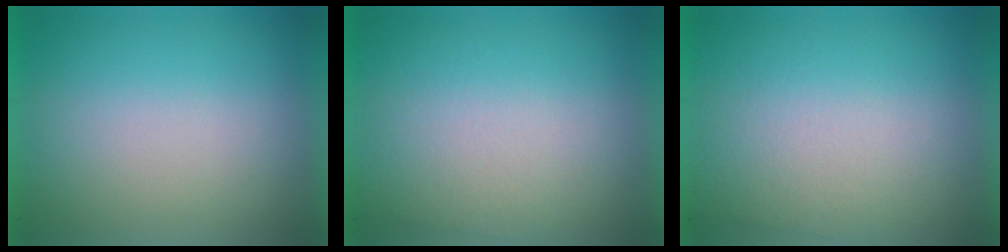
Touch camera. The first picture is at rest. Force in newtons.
{"total": 2.2}
{"total": 2.4}